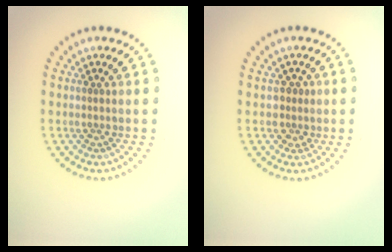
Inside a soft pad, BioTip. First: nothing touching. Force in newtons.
{"total": 1.7, "press": 1.4, "slide": 1.0}